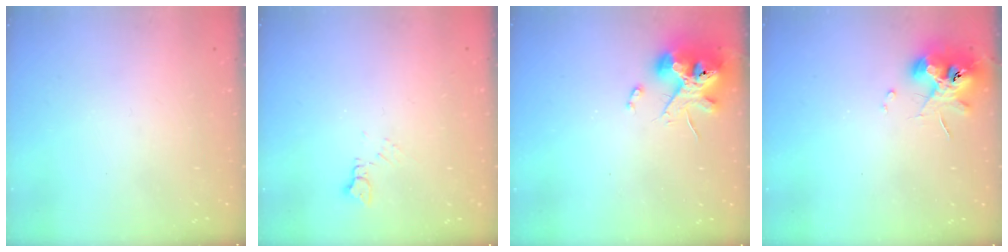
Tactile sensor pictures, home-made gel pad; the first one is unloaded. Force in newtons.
{"total": 2.9, "press": 2.9, "slide": 0.5}
{"total": 13.3, "press": 13.1, "slide": 2.1}
{"total": 10.6, "press": 10.5, "slide": 1.5}